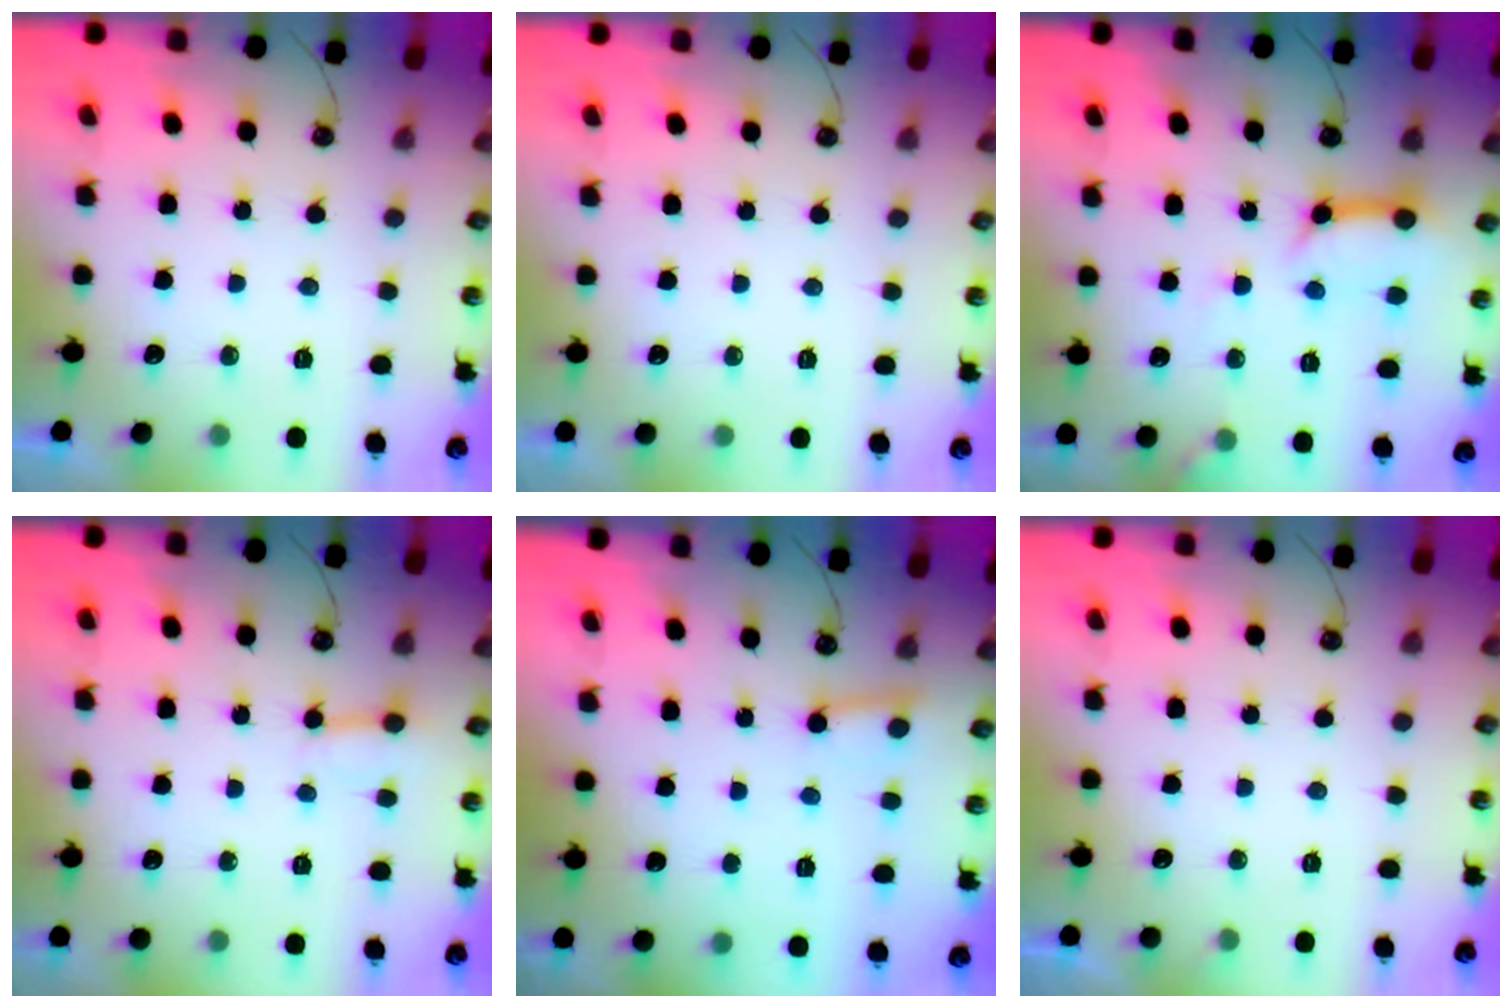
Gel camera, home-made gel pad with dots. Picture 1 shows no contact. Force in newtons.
{"total": 0.0}
{"total": 11.8, "press": 11.7, "slide": 1.3}
{"total": 2.7, "press": 2.7, "slide": 0.2}
{"total": 2.8, "press": 2.7, "slide": 0.6}
{"total": 1.8, "press": 1.8, "slide": 0.1}